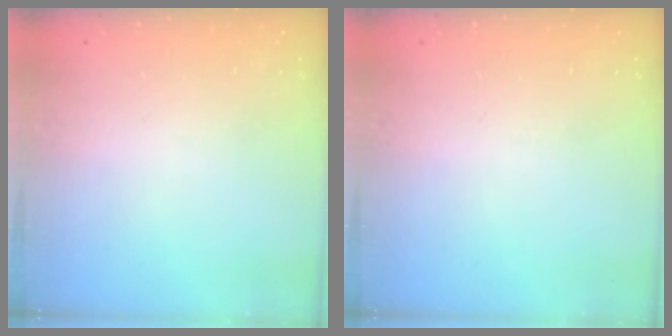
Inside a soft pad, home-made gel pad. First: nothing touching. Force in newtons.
{"total": 0.0}